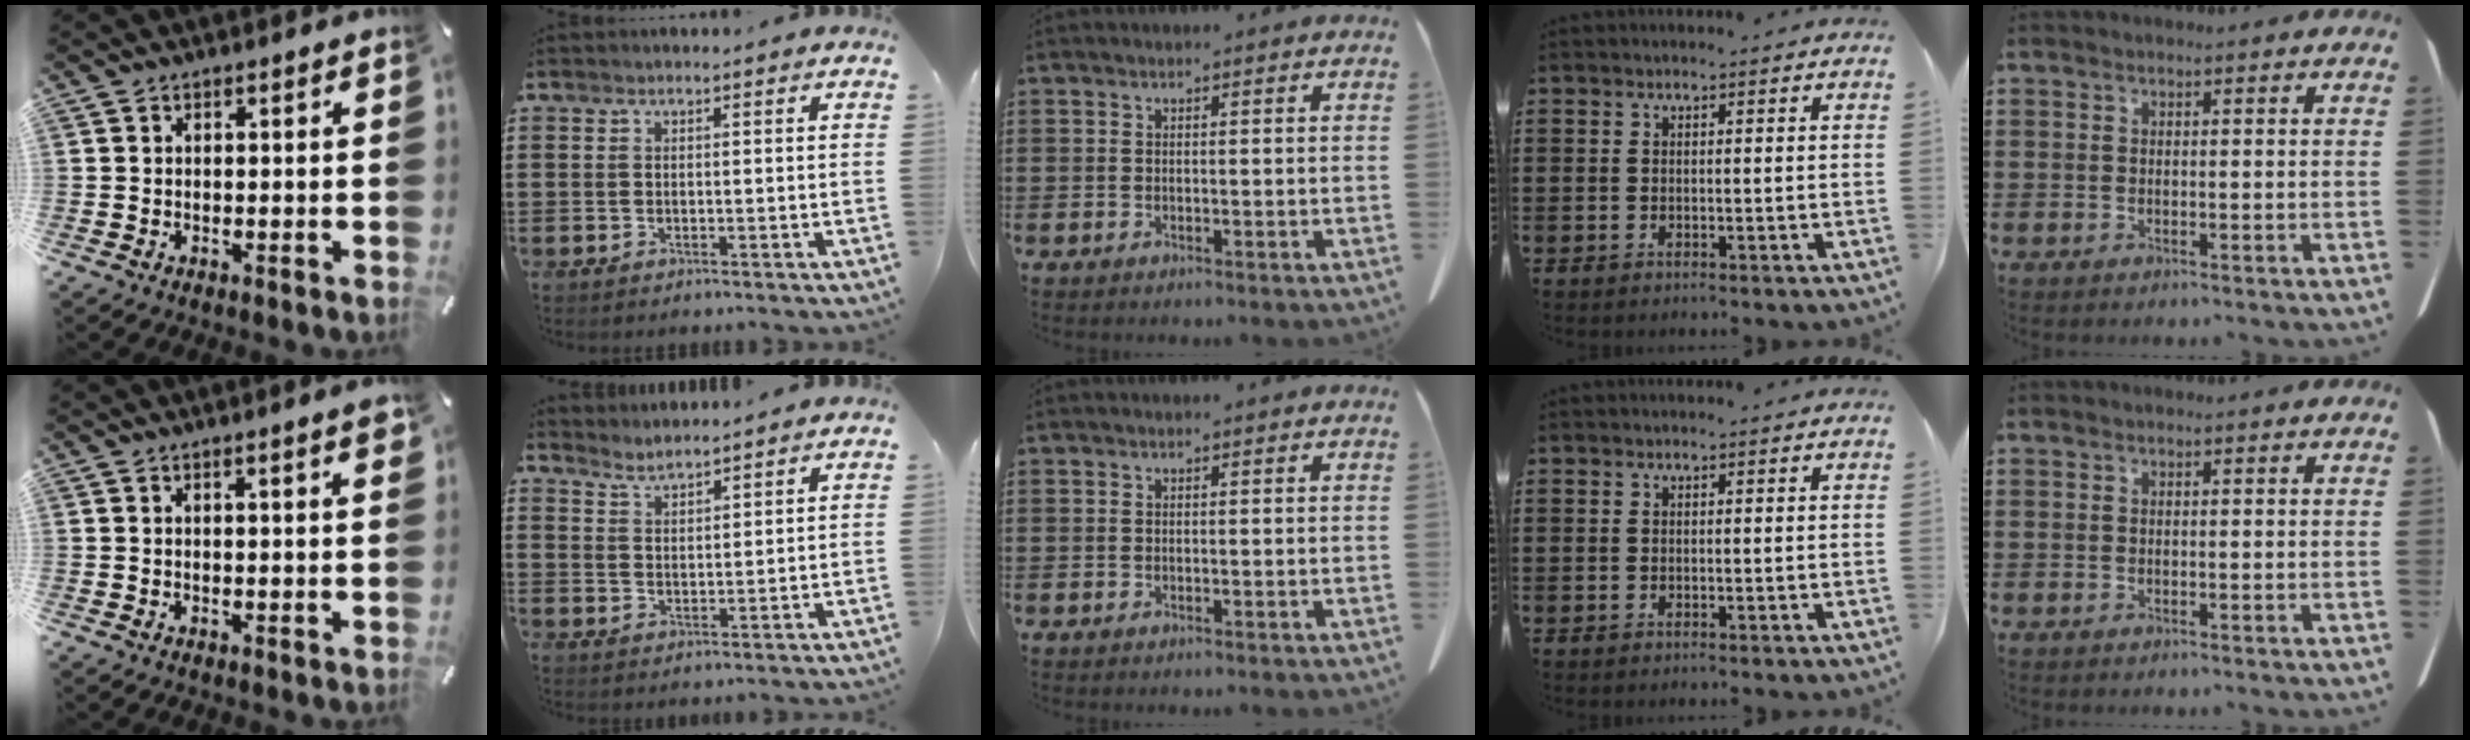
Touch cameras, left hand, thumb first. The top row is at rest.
{"thumb": {"total": 2.7, "force": [1.2, 0.3, 2.3], "torque": [-0.038, -0.003, 0.019]}, "index": {"total": 3.0, "force": [3.0, 0.0, -0.1], "torque": [-0.006, -0.009, 0.057]}}